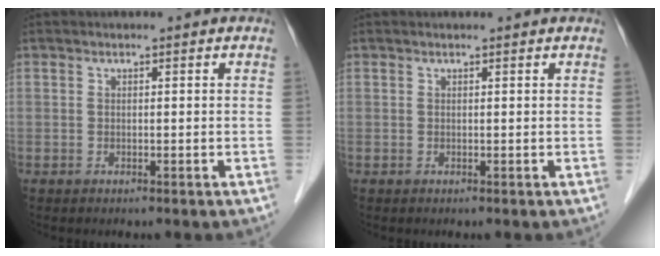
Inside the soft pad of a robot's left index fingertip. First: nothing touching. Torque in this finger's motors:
{"motor_torque": [0.48, -0.35, -0.03, 0.00]}